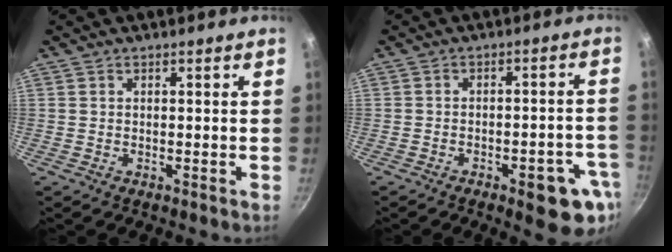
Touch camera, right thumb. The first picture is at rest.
{"total": 10.3, "force": [-4.8, 3.8, 8.4], "torque": [-0.070, 0.025, -0.056]}